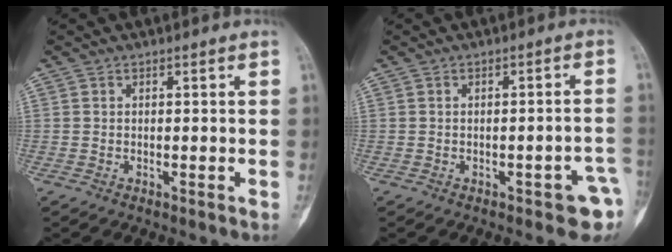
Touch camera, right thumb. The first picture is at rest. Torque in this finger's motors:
{"motor_torque": [0.76, 0.23, 0.14, -0.01, 0.05]}